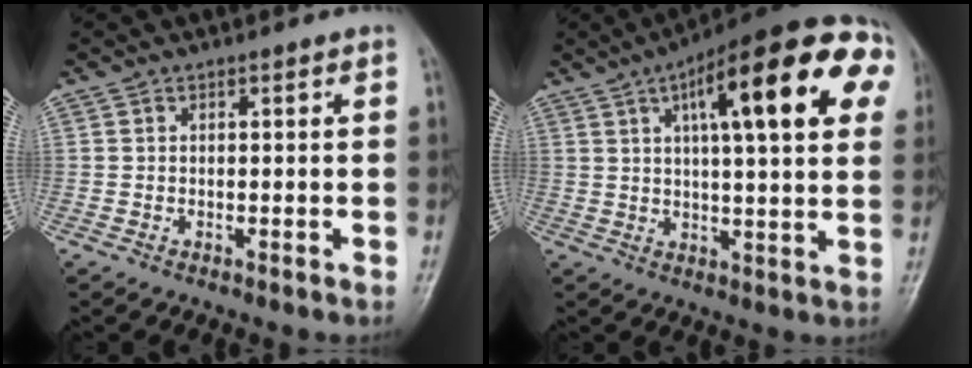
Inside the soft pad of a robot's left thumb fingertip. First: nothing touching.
{"total": 23.8, "force": [8.1, 6.9, 21.3], "torque": [-0.288, 0.022, 0.107]}